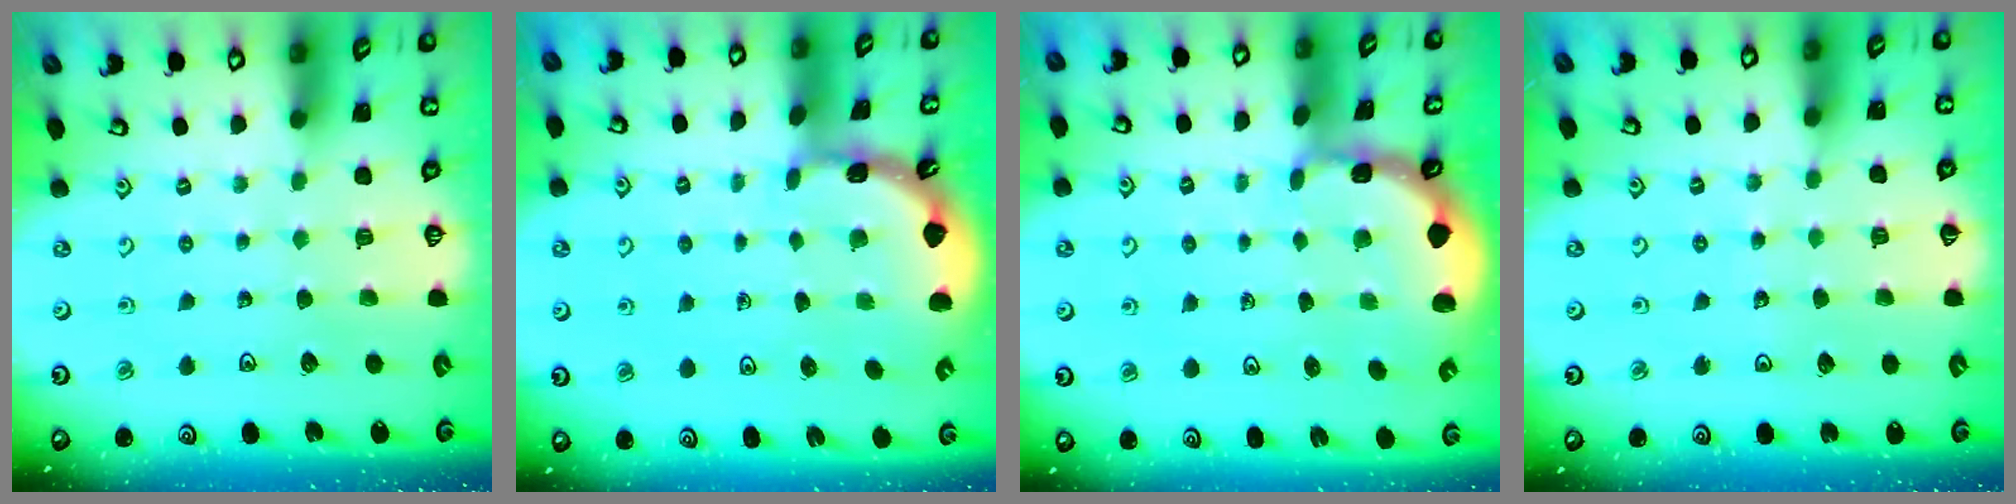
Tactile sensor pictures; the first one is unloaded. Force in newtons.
{"total": 1.6, "press": 1.6, "slide": 0.1}
{"total": 1.0, "press": 1.0, "slide": 0.2}
{"total": 3.5, "press": 3.5, "slide": 0.1}